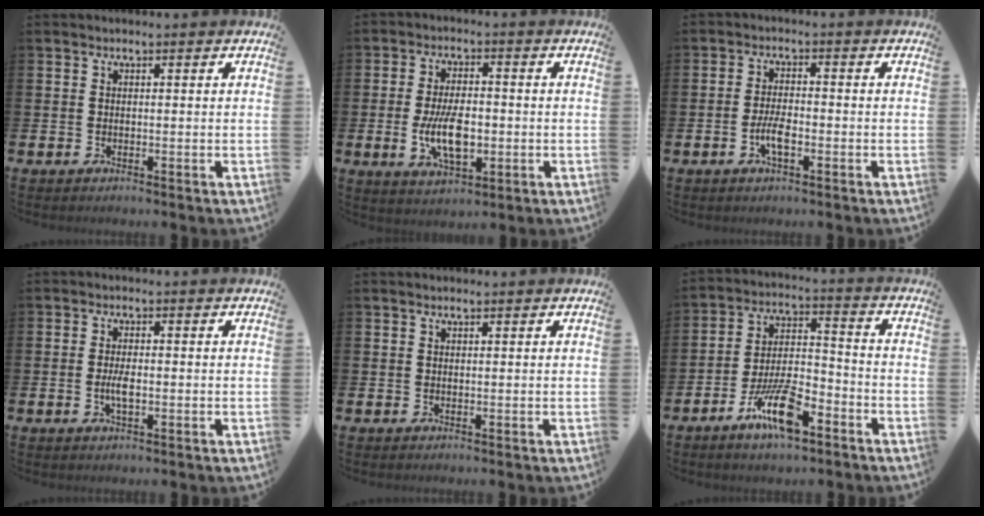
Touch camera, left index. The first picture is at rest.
{"total": 7.3, "force": [-1.2, 3.6, 6.2], "torque": [-0.097, -0.008, -0.026]}
{"total": 3.5, "force": [-1.2, 1.2, 3.0], "torque": [-0.053, -0.001, -0.026]}
{"total": 2.6, "force": [-0.4, 1.0, 2.4], "torque": [-0.037, -0.003, -0.010]}
{"total": 0.8, "force": [0.7, 0.1, 0.3], "torque": [-0.001, -0.001, 0.011]}
{"total": 10.0, "force": [-5.7, 3.3, 7.6], "torque": [-0.154, 0.007, -0.106]}